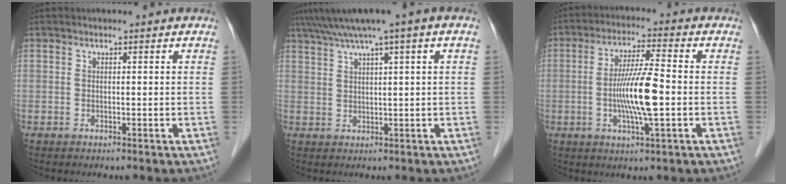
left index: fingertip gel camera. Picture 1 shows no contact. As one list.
[{"total": 7.6, "force": [4.6, -0.5, 6.0], "torque": [-0.101, 0.041, 0.076]}, {"total": 9.2, "force": [-1.4, 0.5, 9.0], "torque": [-0.176, -0.007, -0.030]}]